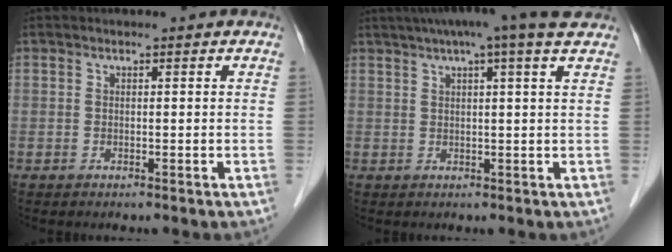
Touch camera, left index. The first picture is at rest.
{"total": 9.3, "force": [7.1, -0.3, 6.0], "torque": [-0.096, 0.034, 0.087]}